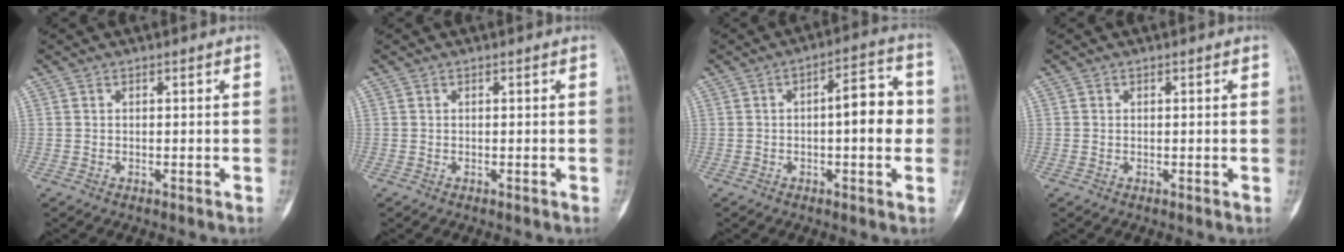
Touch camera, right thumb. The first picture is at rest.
{"total": 0.0}
{"total": 10.2, "force": [-0.3, 3.7, 9.5], "torque": [-0.116, 0.020, -0.008]}
{"total": 0.0}